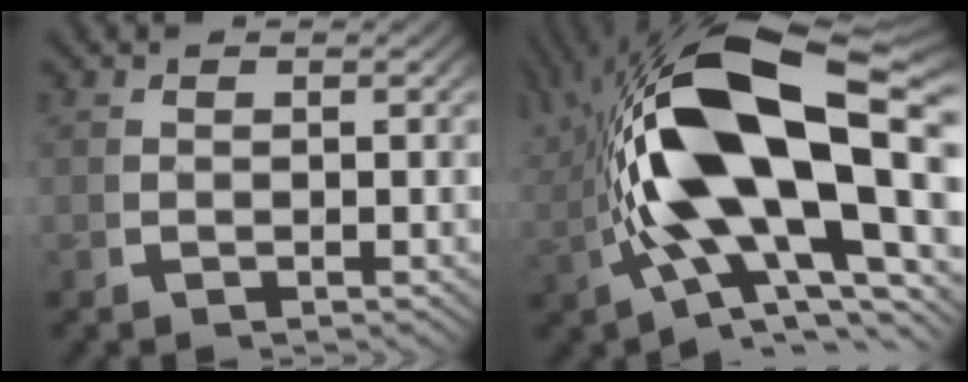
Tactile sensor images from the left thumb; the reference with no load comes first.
{"total": 20.1, "force": [1.3, 10.3, 17.2], "torque": [-0.329, -0.031, 0.035]}